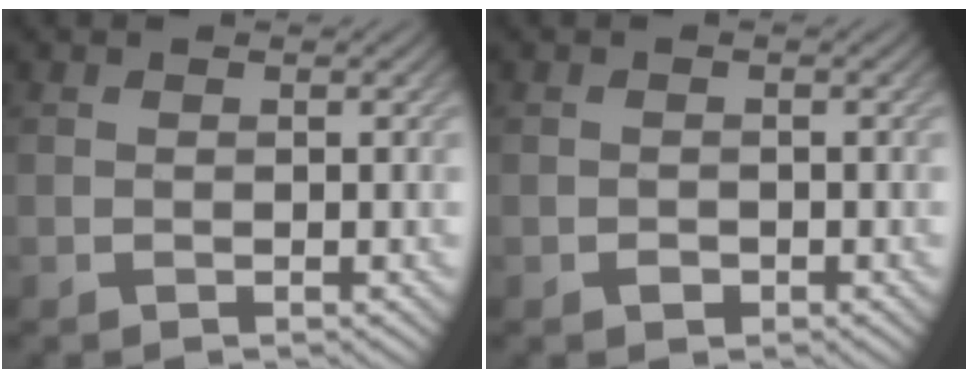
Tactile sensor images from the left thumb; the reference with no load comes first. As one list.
[{"total": 0.8, "force": [-0.5, 0.6, 0.3], "torque": [-0.004, -0.003, -0.009]}]